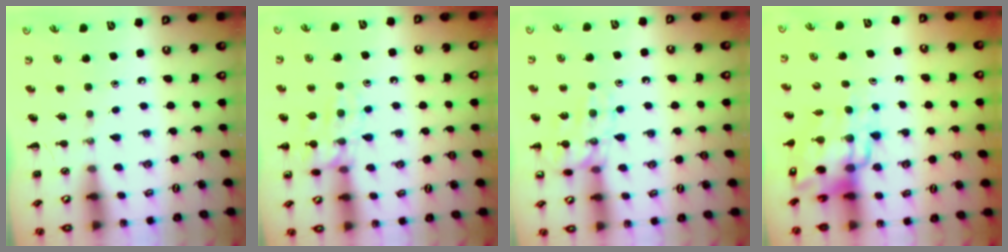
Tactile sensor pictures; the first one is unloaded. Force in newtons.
{"total": 13.9, "press": 13.8, "slide": 1.1}
{"total": 13.9, "press": 13.9, "slide": 1.3}
{"total": 12.8, "press": 12.1, "slide": 4.0}